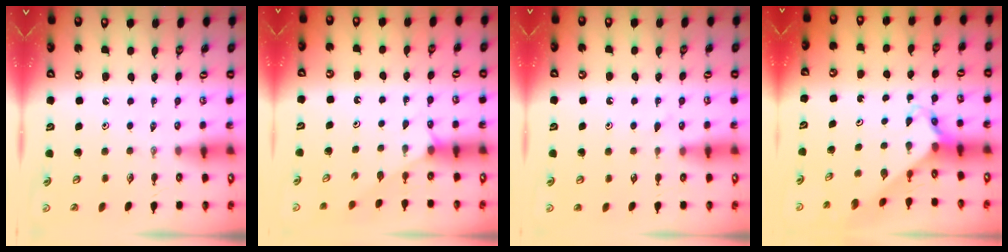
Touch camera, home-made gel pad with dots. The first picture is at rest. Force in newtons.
{"total": 2.3, "press": 2.3, "slide": 0.4}
{"total": 5.7, "press": 5.6, "slide": 0.8}
{"total": 2.7, "press": 2.7, "slide": 0.2}